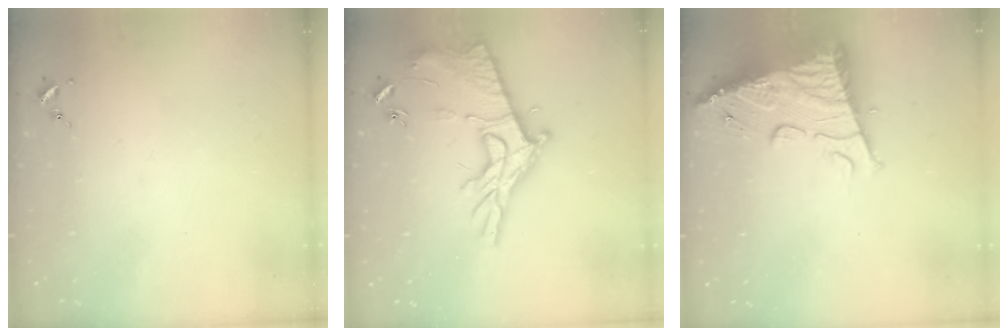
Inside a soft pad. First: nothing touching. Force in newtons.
{"total": 17.4, "press": 17.3, "slide": 0.9}
{"total": 16.3, "press": 16.3, "slide": 1.7}